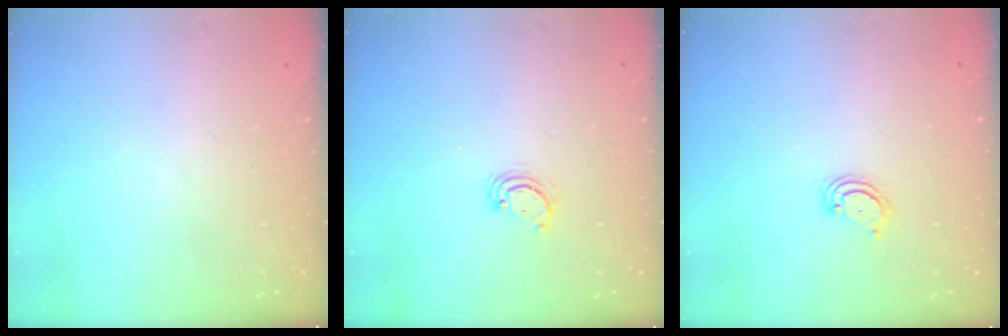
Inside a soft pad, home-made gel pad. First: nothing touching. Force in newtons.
{"total": 3.3, "press": 3.3, "slide": 0.3}
{"total": 3.3, "press": 3.3, "slide": 0.3}